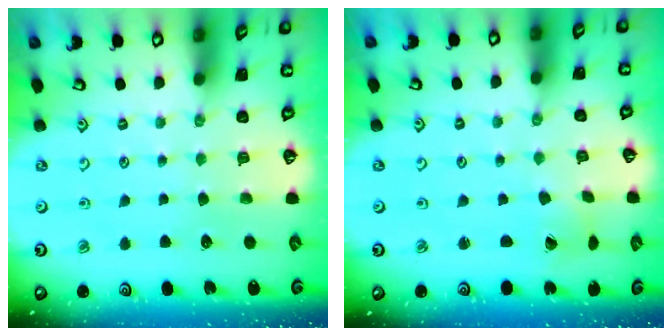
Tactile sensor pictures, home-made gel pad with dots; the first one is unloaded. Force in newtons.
{"total": 1.1, "press": 1.0, "slide": 0.1}